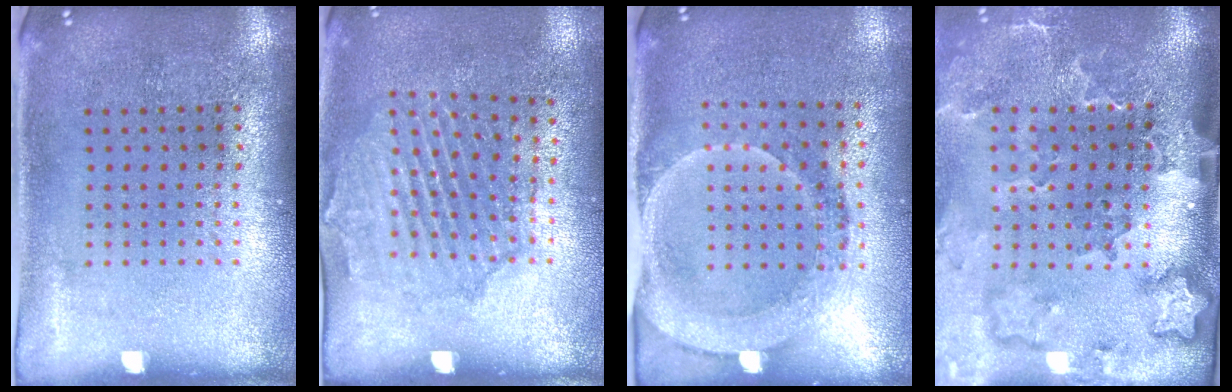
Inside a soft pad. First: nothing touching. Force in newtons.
{"total": 1.6, "press": 1.5, "slide": 0.4}
{"total": 1.8, "press": 1.6, "slide": 0.7}
{"total": 3.4, "press": 2.5, "slide": 2.3}